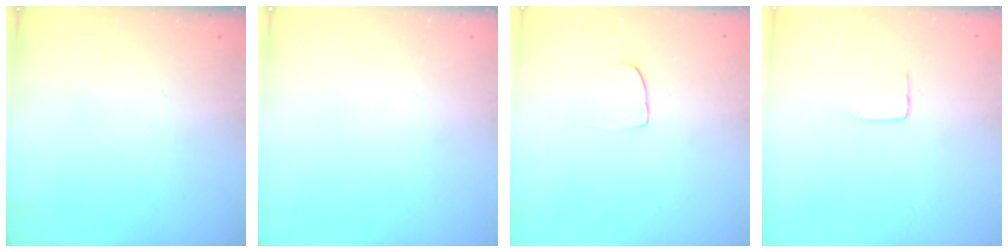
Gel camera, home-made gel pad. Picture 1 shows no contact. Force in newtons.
{"total": 0.0}
{"total": 4.8, "press": 4.8, "slide": 0.4}
{"total": 3.9, "press": 3.9, "slide": 0.3}